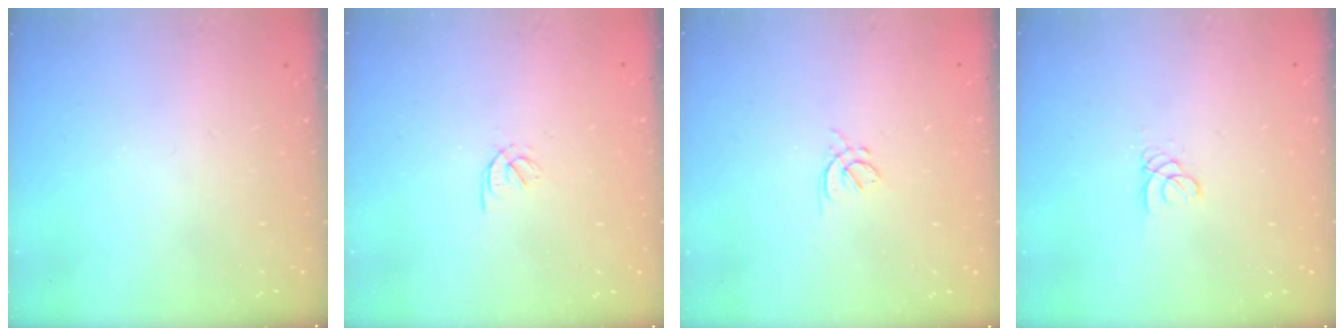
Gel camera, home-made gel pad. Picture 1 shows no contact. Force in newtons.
{"total": 1.5, "press": 1.4, "slide": 0.5}
{"total": 2.5, "press": 2.4, "slide": 0.6}
{"total": 1.8, "press": 1.8, "slide": 0.2}